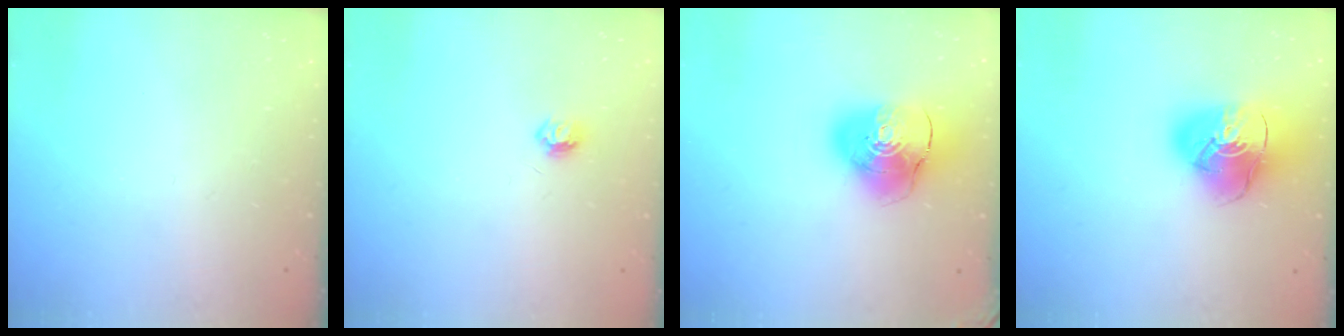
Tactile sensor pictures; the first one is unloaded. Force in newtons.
{"total": 4.7, "press": 4.7, "slide": 0.5}
{"total": 14.4, "press": 14.2, "slide": 2.1}
{"total": 17.2, "press": 17.1, "slide": 2.0}